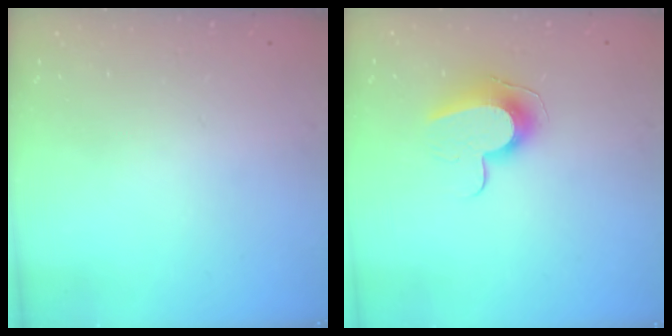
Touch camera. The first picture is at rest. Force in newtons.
{"total": 10.1, "press": 10.1, "slide": 0.3}